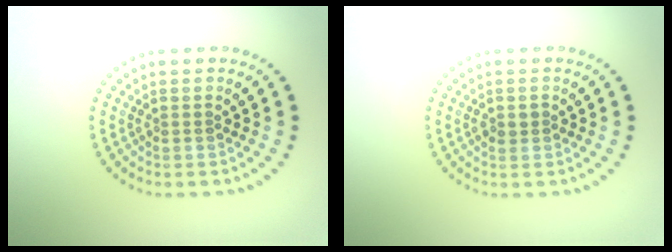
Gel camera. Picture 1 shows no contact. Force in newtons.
{"total": 1.0, "press": 1.0, "slide": 0.1}